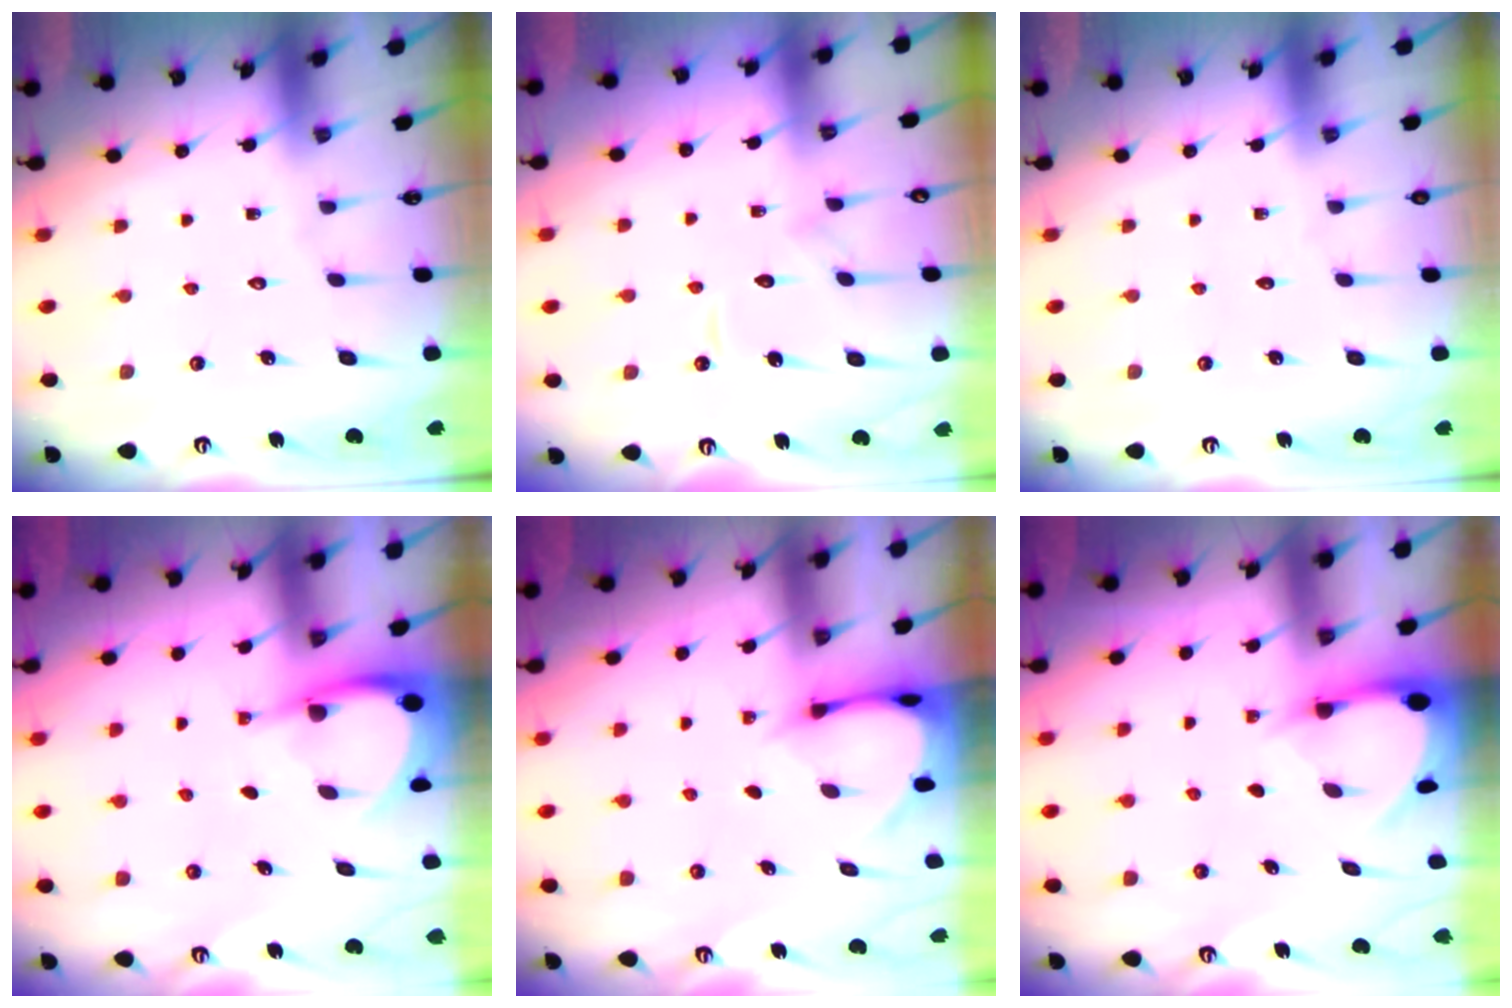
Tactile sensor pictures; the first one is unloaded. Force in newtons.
{"total": 6.1, "press": 6.1, "slide": 0.6}
{"total": 0.0}
{"total": 4.0, "press": 4.0, "slide": 0.2}
{"total": 2.8, "press": 2.8, "slide": 0.3}
{"total": 3.3, "press": 3.2, "slide": 0.2}